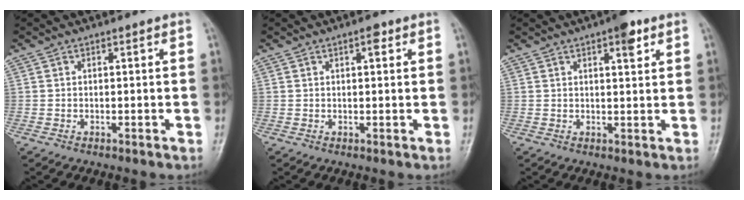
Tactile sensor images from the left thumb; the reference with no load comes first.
{"total": 1.8, "force": [0.9, 0.7, 1.4], "torque": [-0.016, 0.000, 0.009]}
{"total": 4.5, "force": [2.5, 1.4, 3.4], "torque": [-0.038, -0.009, 0.032]}